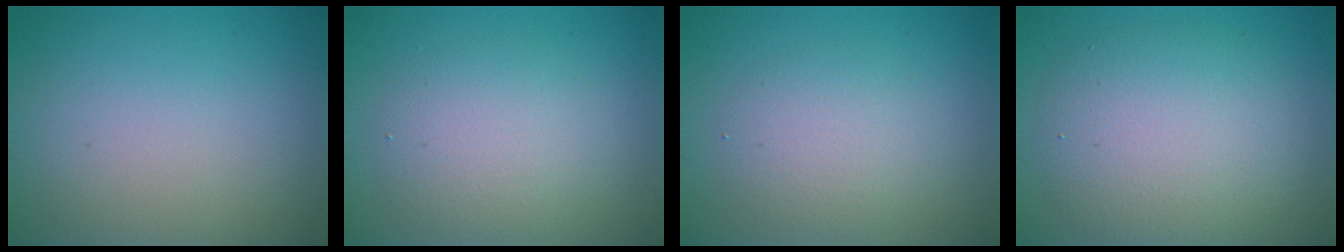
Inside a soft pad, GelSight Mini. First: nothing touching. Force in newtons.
{"total": 4.1, "press": 4.1, "slide": 0.2}
{"total": 2.9, "press": 2.9, "slide": 0.2}
{"total": 6.6, "press": 6.6, "slide": 0.5}